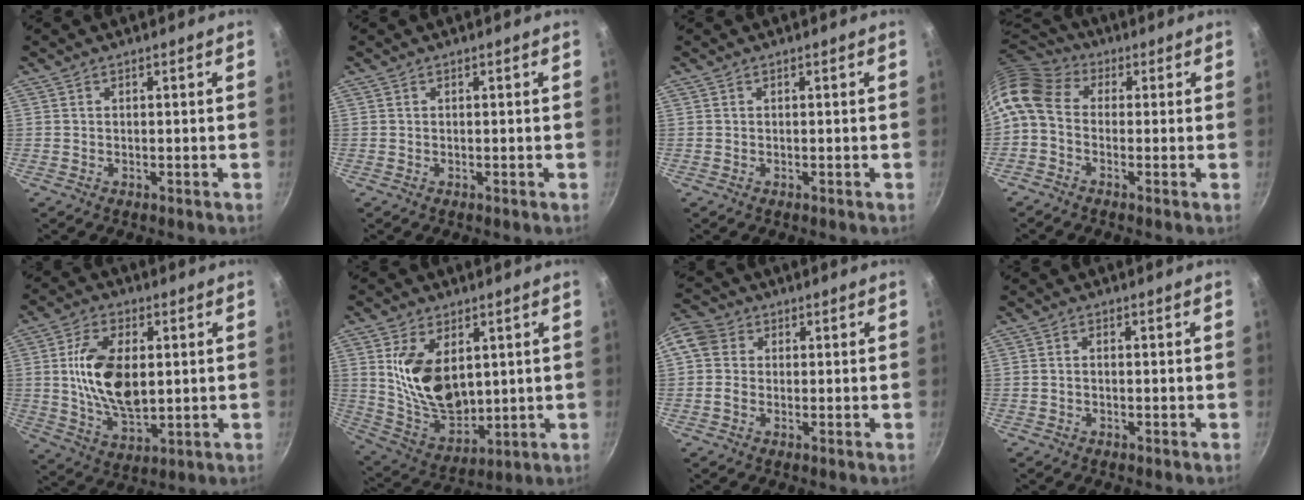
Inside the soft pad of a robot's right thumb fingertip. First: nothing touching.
{"total": 0.0}
{"total": 0.0}
{"total": 10.7, "force": [-0.2, 7.9, 7.2], "torque": [-0.147, 0.032, -0.023]}
{"total": 14.1, "force": [1.7, 8.0, 11.6], "torque": [-0.200, -0.006, 0.033]}
{"total": 14.9, "force": [3.5, 9.3, 11.1], "torque": [-0.172, -0.038, 0.083]}
{"total": 7.4, "force": [0.5, 6.5, 3.5], "torque": [-0.061, 0.018, -0.006]}
{"total": 1.0, "force": [-0.3, 0.6, 0.7], "torque": [-0.017, 0.008, -0.006]}